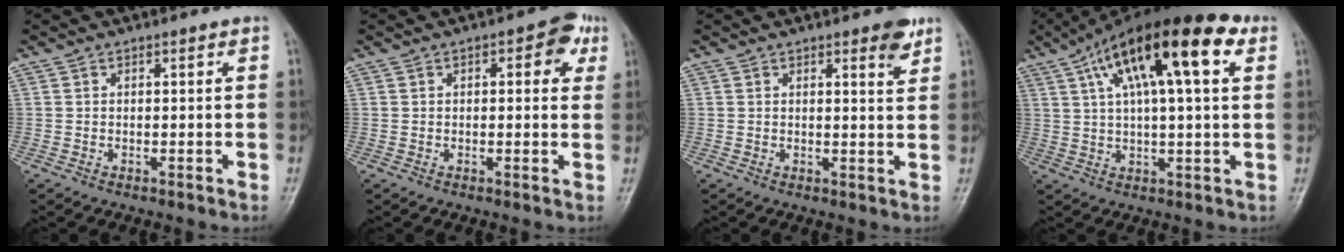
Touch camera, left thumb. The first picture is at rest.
{"total": 5.3, "force": [1.9, 2.6, 4.2], "torque": [-0.029, 0.001, 0.015]}
{"total": 3.7, "force": [2.3, 1.0, 2.6], "torque": [-0.030, -0.014, 0.028]}
{"total": 19.9, "force": [7.9, 6.3, 17.1], "torque": [-0.277, 0.021, 0.125]}